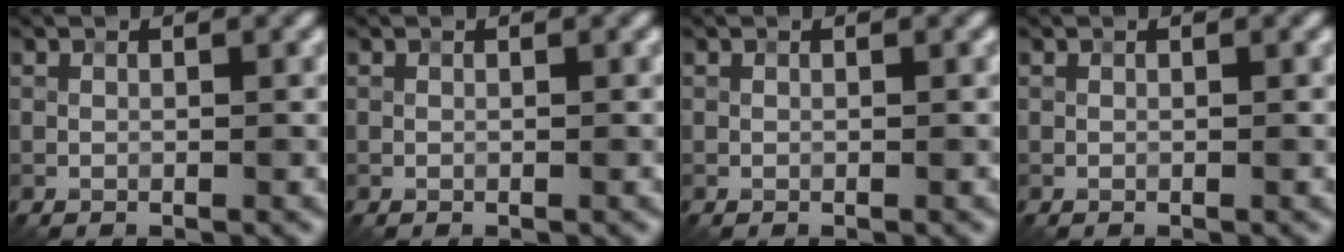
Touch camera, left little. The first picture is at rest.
{"total": 0.0}
{"total": 0.0}
{"total": 0.0}